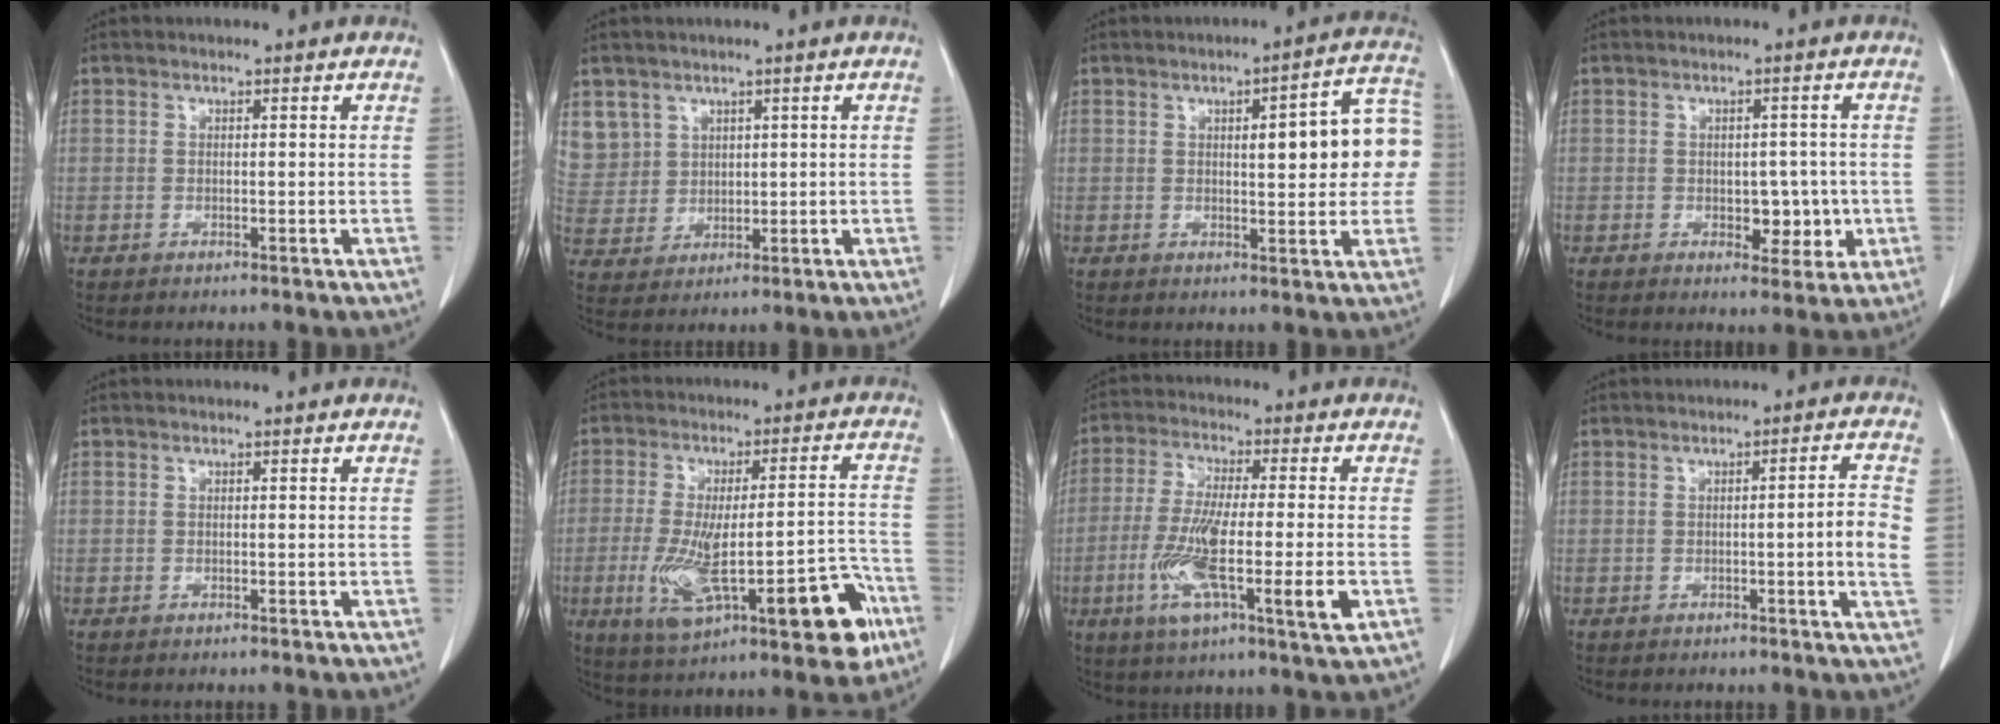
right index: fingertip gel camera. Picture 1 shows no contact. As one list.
[{"total": 8.2, "force": [4.3, 7.0, 0.4], "torque": [-0.020, 0.017, 0.106]}, {"total": 11.7, "force": [1.4, 2.8, 11.3], "torque": [-0.133, 0.031, 0.014]}, {"total": 4.9, "force": [-0.8, 2.9, 3.9], "torque": [-0.037, 0.003, -0.004]}, {"total": 0.0}, {"total": 19.2, "force": [-7.1, 5.0, 17.1], "torque": [-0.244, 0.017, -0.088]}, {"total": 14.3, "force": [-4.0, 1.5, 13.6], "torque": [-0.251, -0.021, -0.071]}, {"total": 5.2, "force": [-0.3, -0.2, 5.1], "torque": [-0.067, -0.001, -0.007]}]